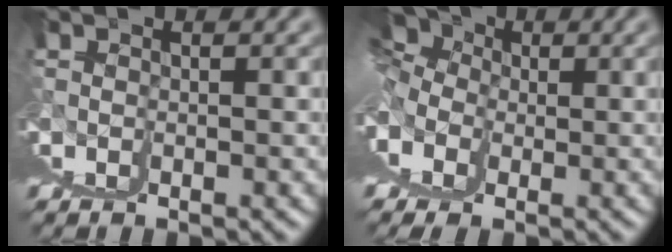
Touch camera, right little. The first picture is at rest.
{"total": 4.9, "force": [3.6, 0.6, 3.2], "torque": [-0.039, 0.025, 0.052]}